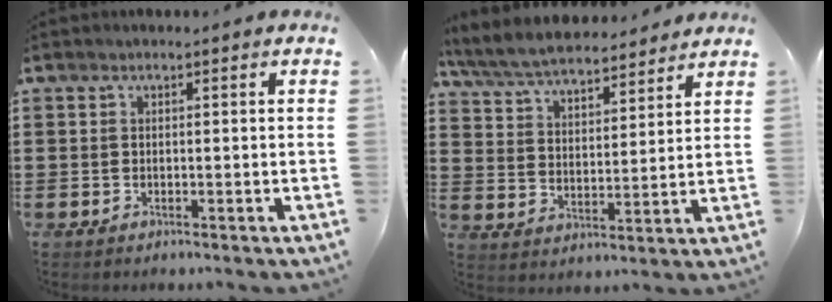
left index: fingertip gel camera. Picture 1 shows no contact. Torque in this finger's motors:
{"motor_torque": [0.94, -1.20, -0.65, 0.02]}